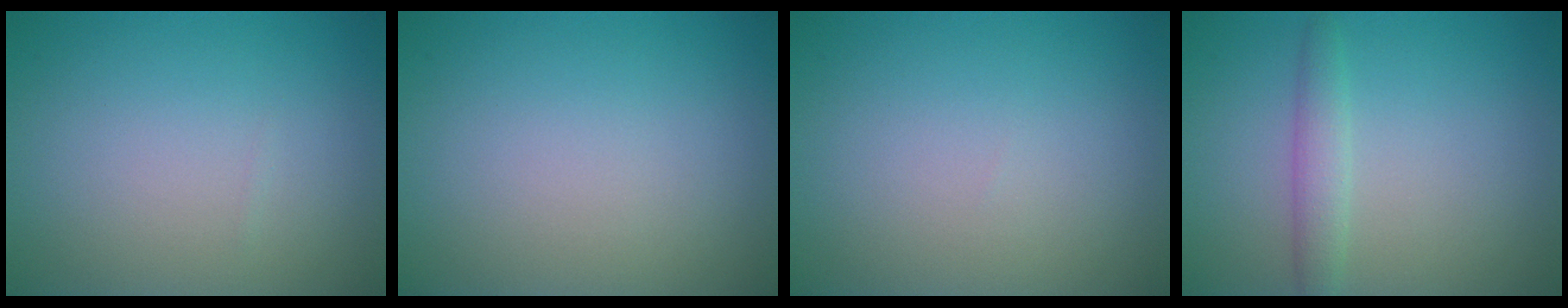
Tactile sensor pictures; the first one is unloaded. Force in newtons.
{"total": 0.0}
{"total": 0.0}
{"total": 1.9, "press": 1.9, "slide": 0.0}